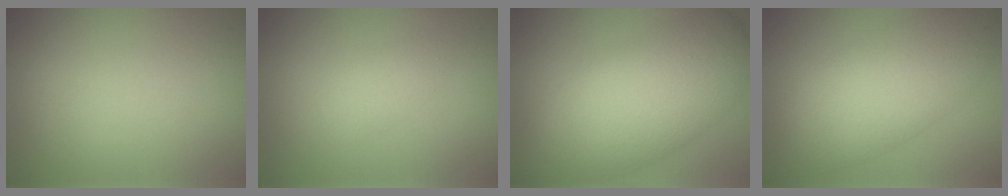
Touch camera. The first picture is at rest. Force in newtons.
{"total": 1.7, "press": 1.7, "slide": 0.1}
{"total": 10.5, "press": 10.4, "slide": 0.7}
{"total": 8.1, "press": 8.1, "slide": 0.2}